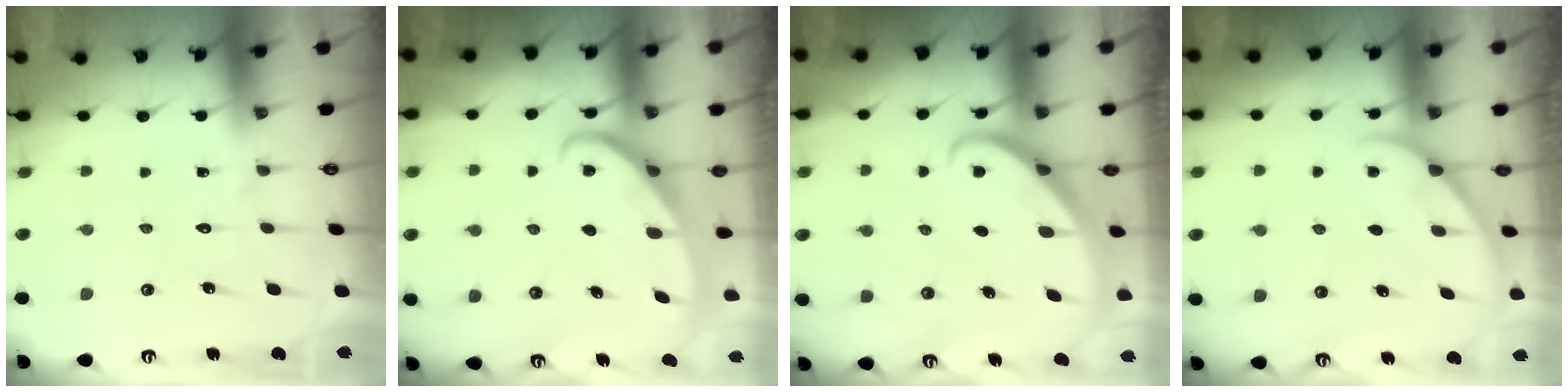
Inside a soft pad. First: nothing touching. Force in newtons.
{"total": 2.8, "press": 2.8, "slide": 0.3}
{"total": 2.9, "press": 2.9, "slide": 0.2}
{"total": 2.1, "press": 2.0, "slide": 0.3}